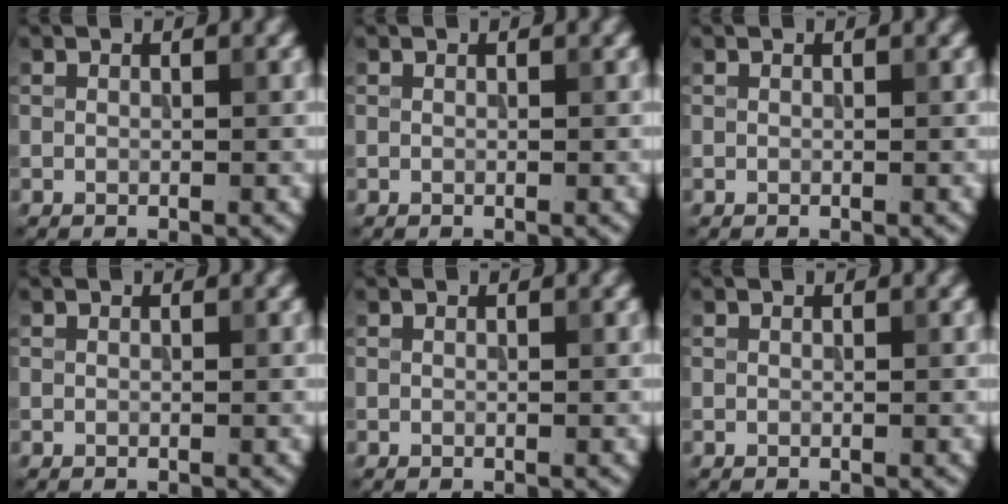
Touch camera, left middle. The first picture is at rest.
{"total": 0.0}
{"total": 0.0}
{"total": 0.0}
{"total": 0.0}
{"total": 0.0}